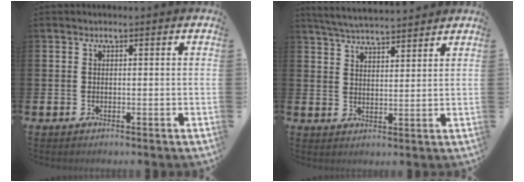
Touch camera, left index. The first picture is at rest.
{"total": 4.9, "force": [4.9, 0.2, 0.5], "torque": [-0.032, -0.023, 0.089]}